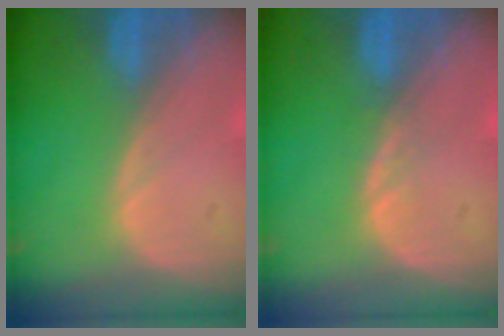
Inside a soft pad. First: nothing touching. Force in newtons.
{"total": 1.1, "press": 1.0, "slide": 0.2}